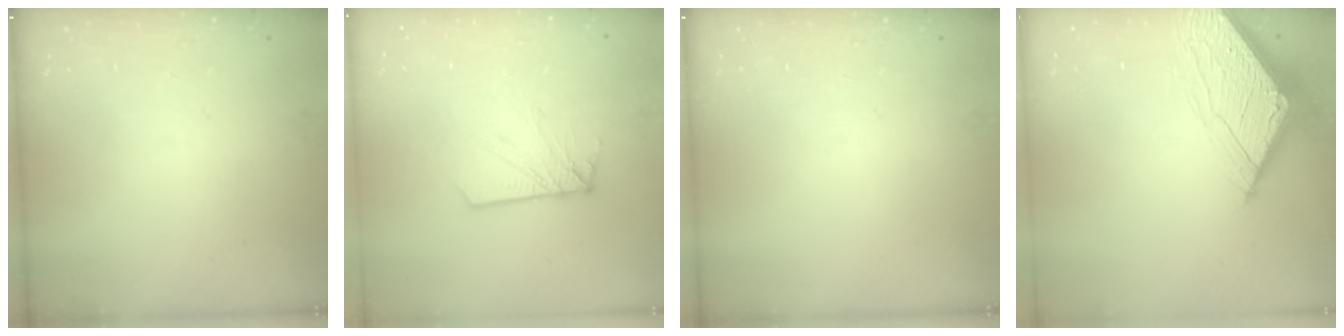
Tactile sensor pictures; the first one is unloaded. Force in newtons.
{"total": 5.5, "press": 5.5, "slide": 0.1}
{"total": 0.0}
{"total": 6.6, "press": 6.6, "slide": 0.7}